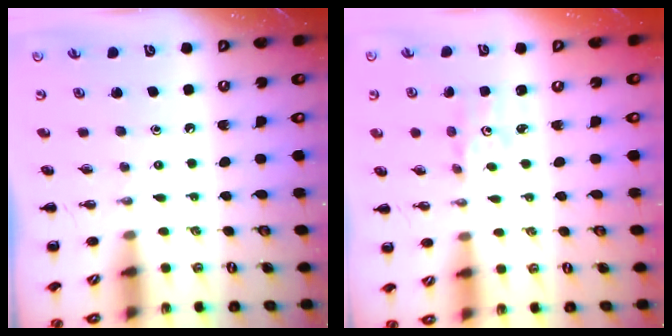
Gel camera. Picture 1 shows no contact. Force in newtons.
{"total": 1.8, "press": 1.7, "slide": 0.5}